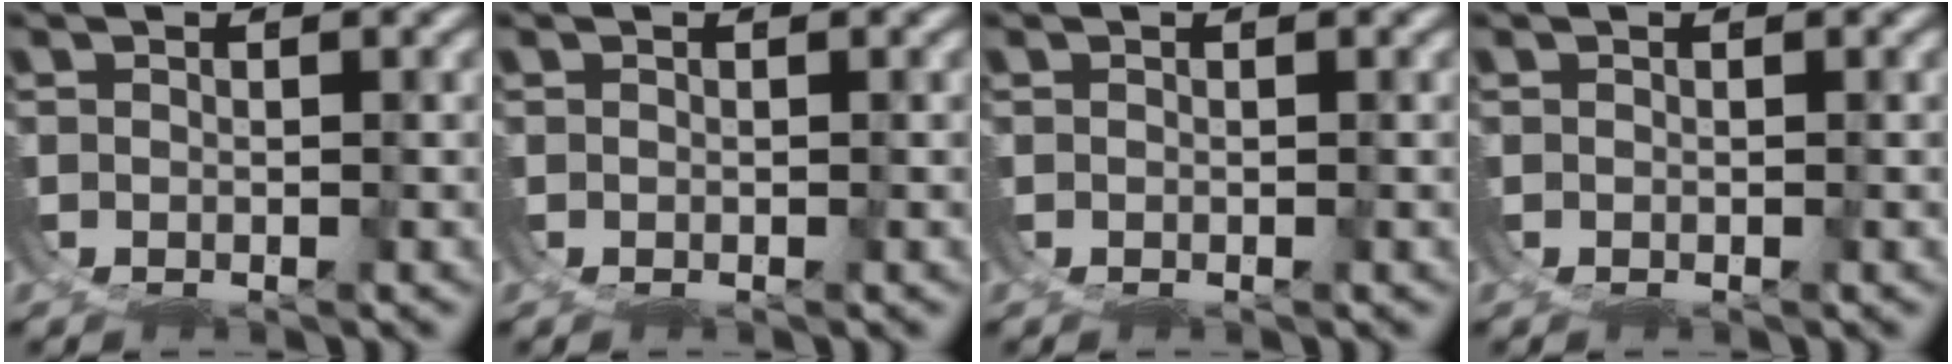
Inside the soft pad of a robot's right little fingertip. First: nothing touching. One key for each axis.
{"total": 0.0}
{"total": 0.0}
{"total": 0.0}